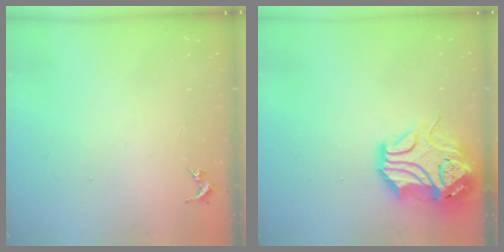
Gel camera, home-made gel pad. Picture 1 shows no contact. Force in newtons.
{"total": 15.5, "press": 15.3, "slide": 2.3}